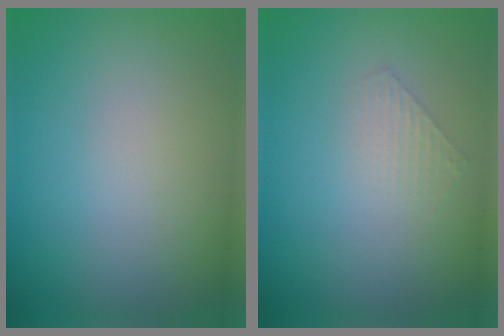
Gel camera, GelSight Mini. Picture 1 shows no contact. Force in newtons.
{"total": 1.3, "press": 1.3, "slide": 0.2}